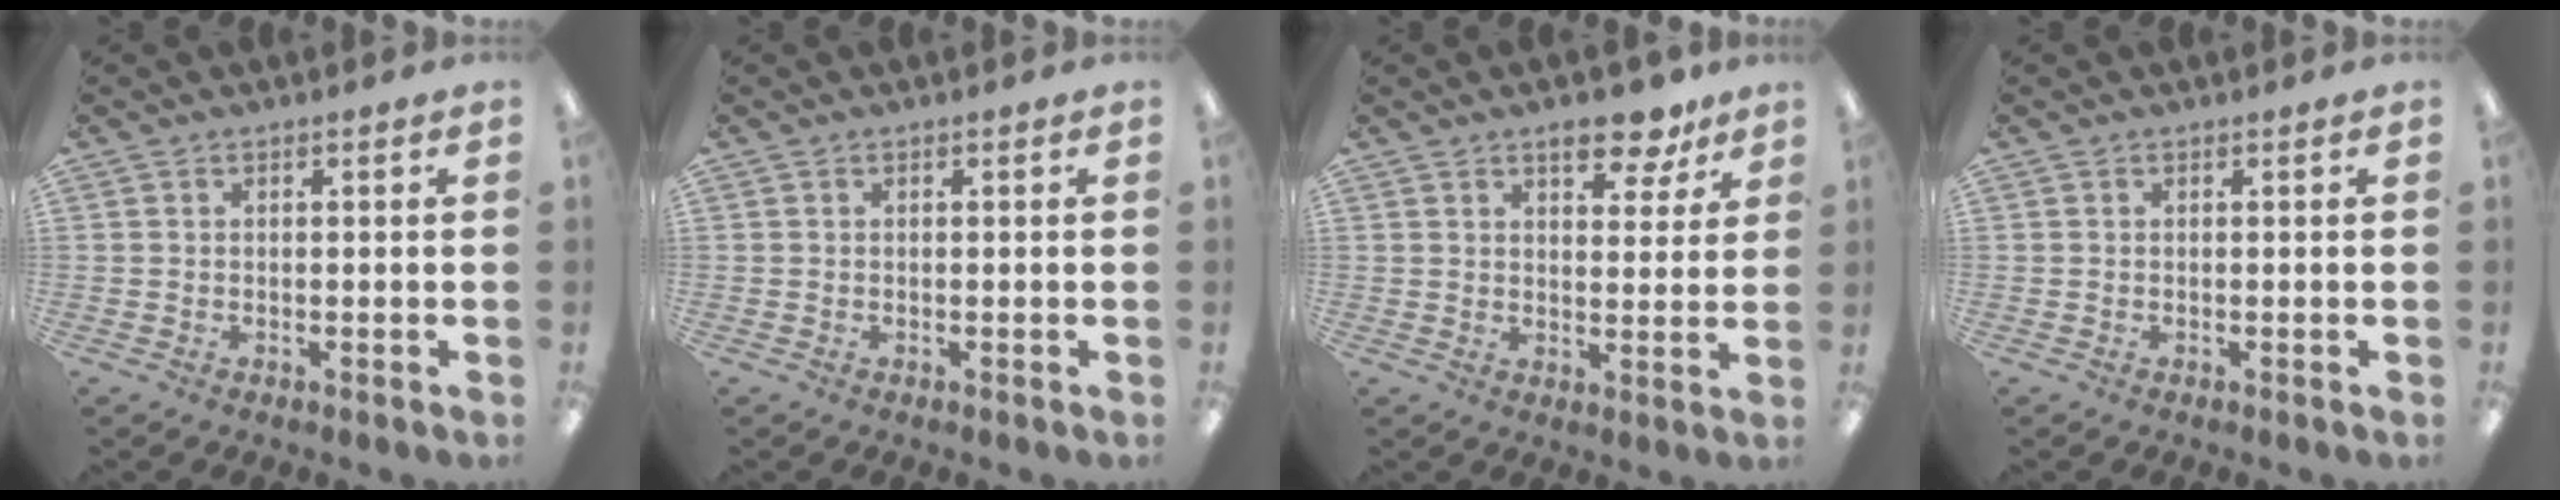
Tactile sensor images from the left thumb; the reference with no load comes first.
{"total": 0.0}
{"total": 11.6, "force": [7.9, 4.6, 7.1], "torque": [-0.094, -0.033, 0.131]}
{"total": 0.0}